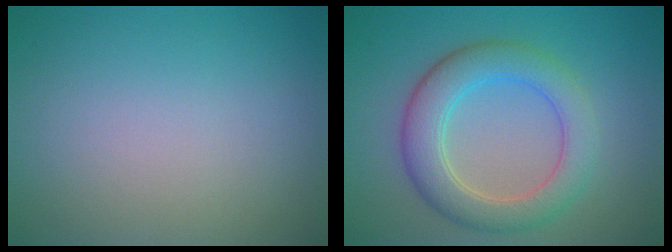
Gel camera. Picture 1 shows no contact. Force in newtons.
{"total": 5.5, "press": 5.5, "slide": 0.1}